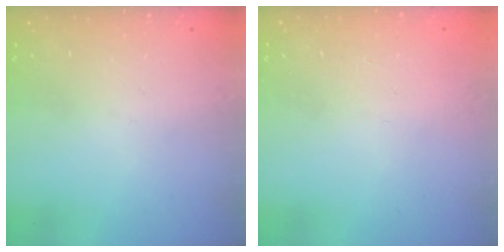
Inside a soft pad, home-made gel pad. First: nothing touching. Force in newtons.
{"total": 2.2, "press": 2.2, "slide": 0.1}